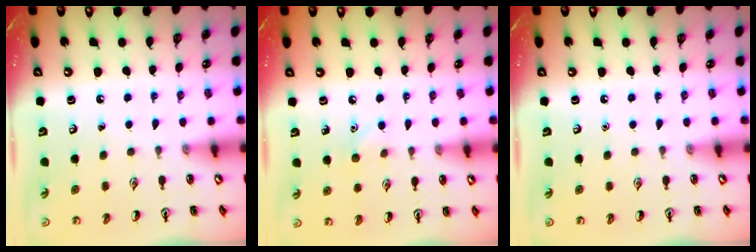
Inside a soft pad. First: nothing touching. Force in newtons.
{"total": 5.6, "press": 5.3, "slide": 1.8}
{"total": 0.0}